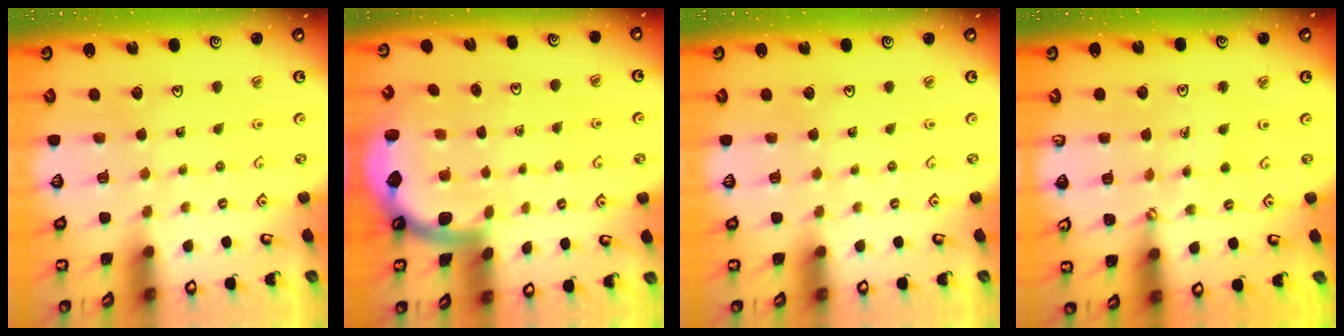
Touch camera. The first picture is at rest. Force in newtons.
{"total": 2.0, "press": 2.0, "slide": 0.3}
{"total": 0.0}
{"total": 1.0, "press": 1.0, "slide": 0.2}